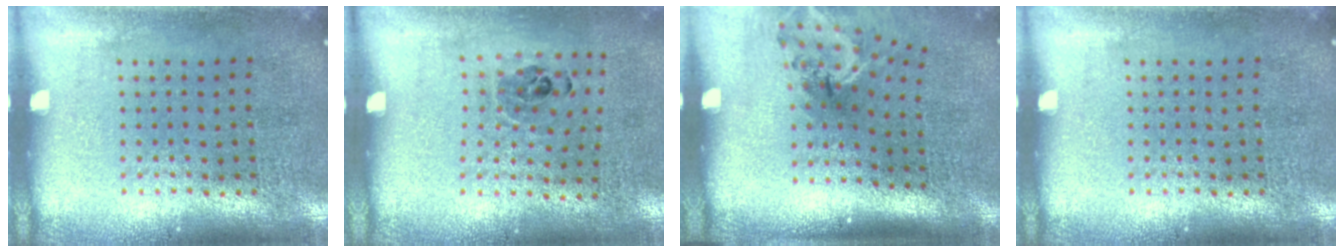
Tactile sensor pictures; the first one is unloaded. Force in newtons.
{"total": 0.9, "press": 0.8, "slide": 0.6}
{"total": 1.9, "press": 1.3, "slide": 1.4}
{"total": 0.0}